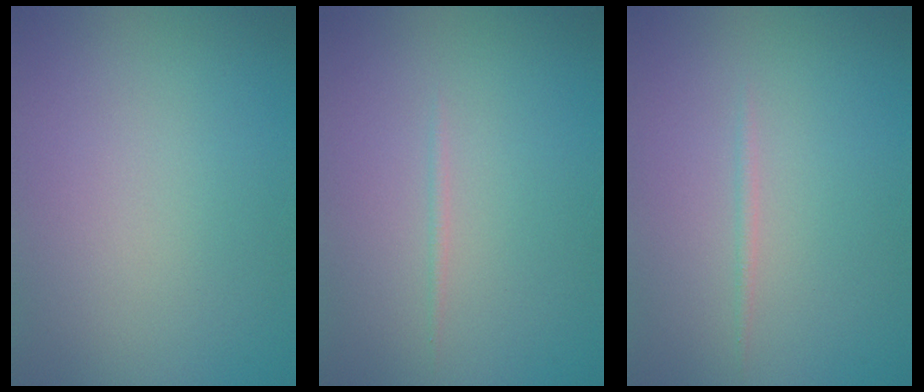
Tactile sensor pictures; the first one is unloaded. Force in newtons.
{"total": 0.5, "press": 0.5, "slide": 0.0}
{"total": 0.7, "press": 0.7, "slide": 0.1}